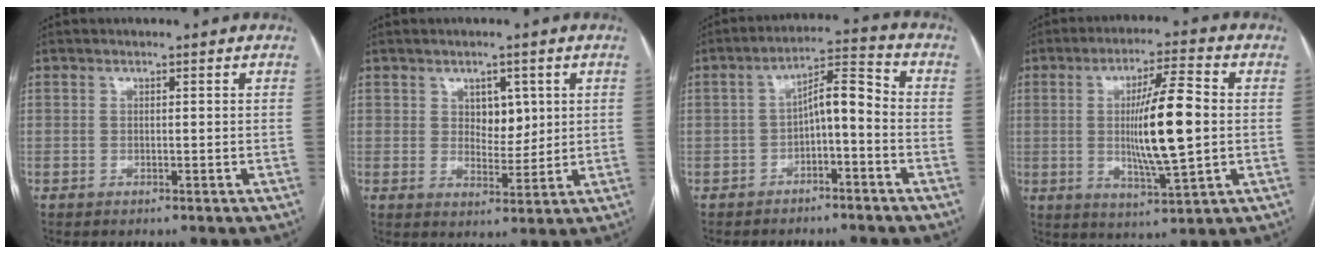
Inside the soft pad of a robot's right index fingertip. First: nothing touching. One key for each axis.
{"total": 4.7, "fx": 1.7, "fy": 2.8, "fz": 3.3, "tx": -0.045, "ty": 0.000, "tz": 0.031}
{"total": 6.8, "fx": -1.9, "fy": 2.0, "fz": 6.2, "tx": -0.104, "ty": 0.032, "tz": -0.031}
{"total": 12.2, "fx": 0.4, "fy": 1.8, "fz": 12.0, "tx": -0.206, "ty": 0.004, "tz": 0.007}